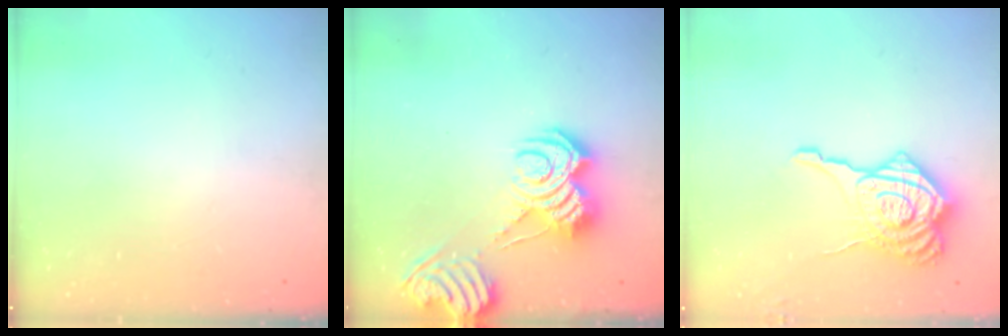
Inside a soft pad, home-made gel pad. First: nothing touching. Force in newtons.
{"total": 9.1, "press": 9.1, "slide": 0.5}
{"total": 14.8, "press": 14.7, "slide": 1.5}